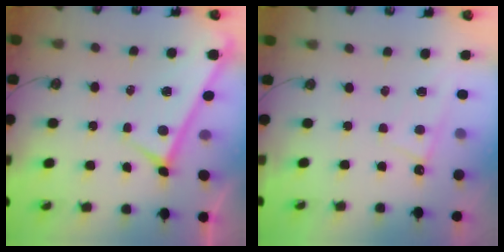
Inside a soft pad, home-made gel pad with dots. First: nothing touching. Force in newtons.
{"total": 2.4, "press": 2.4, "slide": 0.3}